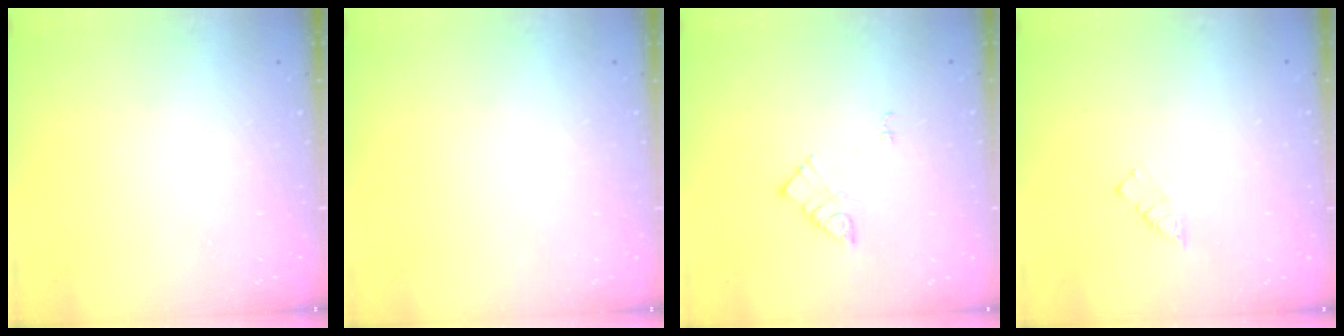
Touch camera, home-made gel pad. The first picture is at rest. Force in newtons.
{"total": 0.0}
{"total": 8.3, "press": 8.2, "slide": 0.5}
{"total": 2.6, "press": 2.6, "slide": 0.3}